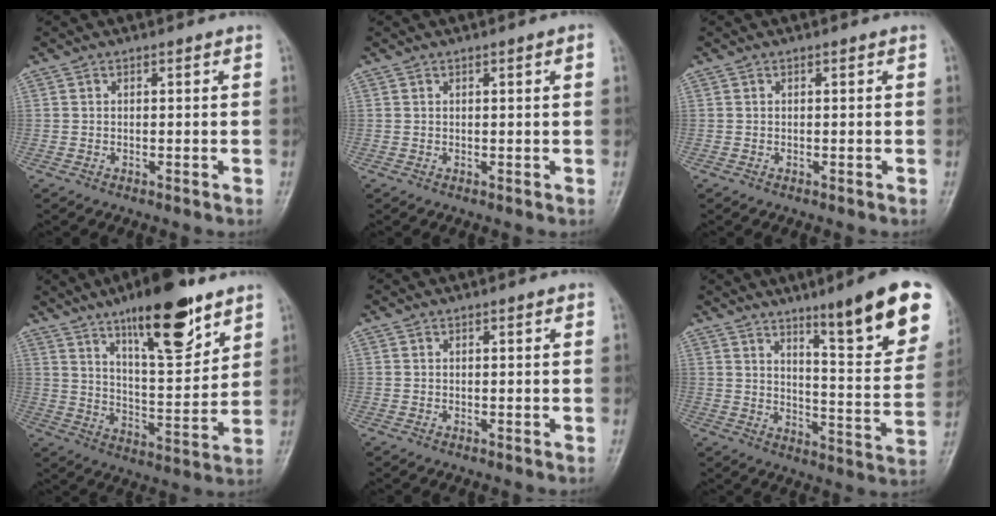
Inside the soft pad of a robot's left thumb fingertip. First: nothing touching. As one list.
[{"total": 1.3, "force": [0.4, 0.0, 1.2], "torque": [-0.021, 0.002, 0.006]}, {"total": 0.0}, {"total": 17.0, "force": [10.7, 5.1, 12.2], "torque": [-0.162, -0.060, 0.178]}, {"total": 0.5, "force": [0.2, 0.0, 0.5], "torque": [-0.008, 0.001, 0.002]}, {"total": 18.4, "force": [10.9, 2.8, 14.6], "torque": [-0.160, -0.061, 0.157]}]